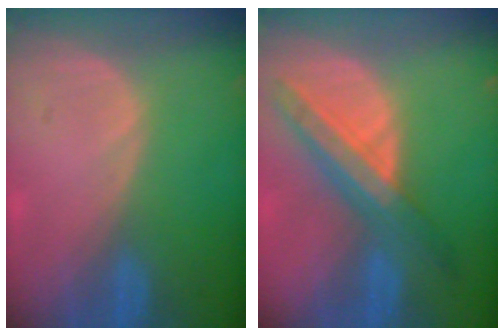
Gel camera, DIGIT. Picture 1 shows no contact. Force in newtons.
{"total": 8.4, "press": 7.5, "slide": 3.8}